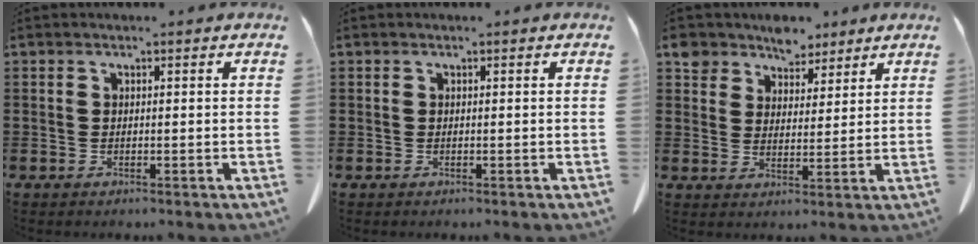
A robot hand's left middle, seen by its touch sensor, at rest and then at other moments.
{"total": 0.0}
{"total": 6.2, "force": [5.2, 3.3, 0.6], "torque": [-0.034, -0.016, 0.099]}